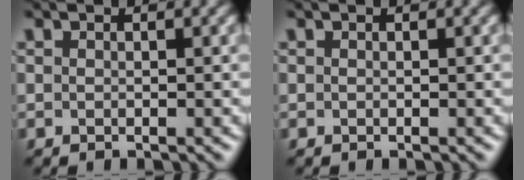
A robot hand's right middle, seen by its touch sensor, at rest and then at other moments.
{"total": 0.0}